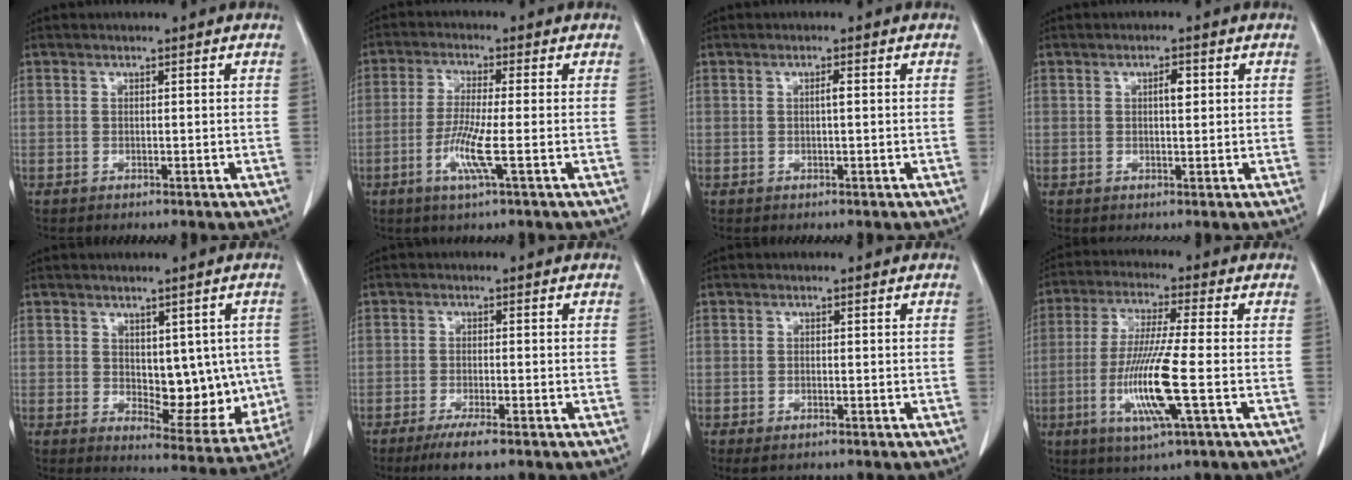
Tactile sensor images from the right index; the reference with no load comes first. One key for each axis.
{"total": 6.4, "fx": -2.0, "fy": -0.3, "fz": 6.0, "tx": -0.123, "ty": -0.014, "tz": -0.043}
{"total": 0.9, "fx": 0.1, "fy": 0.0, "fz": 0.9, "tx": -0.016, "ty": 0.002, "tz": 0.000}
{"total": 1.6, "fx": 0.4, "fy": 0.6, "fz": 1.4, "tx": -0.024, "ty": 0.002, "tz": 0.007}
{"total": 9.7, "fx": 0.4, "fy": 5.0, "fz": 8.2, "tx": -0.089, "ty": -0.004, "tz": 0.023}
{"total": 4.6, "fx": -3.1, "fy": 0.5, "fz": 3.4, "tx": -0.063, "ty": -0.012, "tz": -0.052}
{"total": 1.4, "fx": -0.8, "fy": 0.5, "fz": 1.0, "tx": -0.017, "ty": -0.002, "tz": -0.007}
{"total": 11.7, "fx": -3.0, "fy": -0.2, "fz": 11.3, "tx": -0.232, "ty": -0.019, "tz": -0.063}